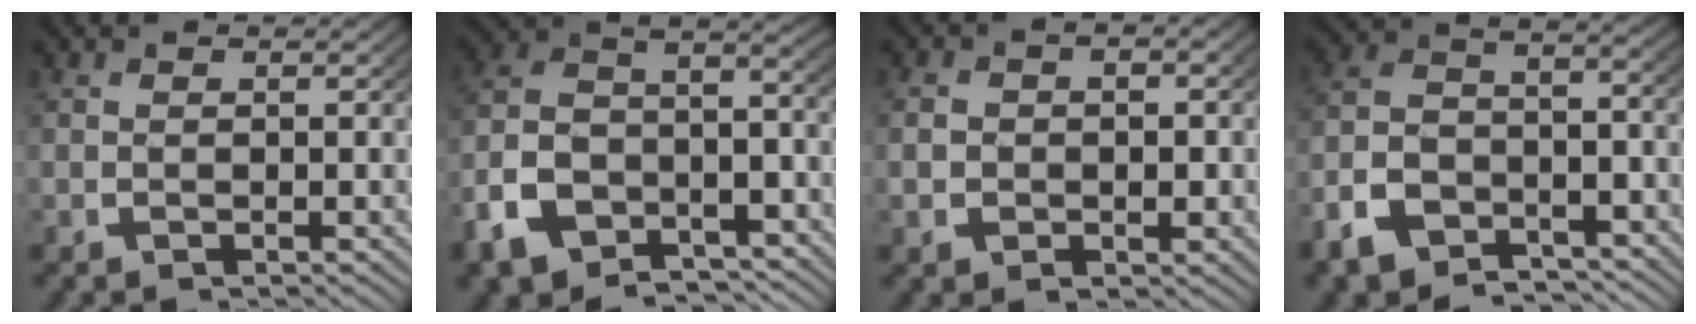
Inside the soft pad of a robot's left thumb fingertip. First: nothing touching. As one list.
[{"total": 11.9, "force": [-4.5, 8.4, 7.1], "torque": [-0.158, -0.032, -0.065]}, {"total": 3.1, "force": [-0.4, 2.5, 1.7], "torque": [-0.034, -0.005, -0.007]}, {"total": 9.1, "force": [-5.2, 5.9, 4.6], "torque": [-0.101, -0.030, -0.079]}]